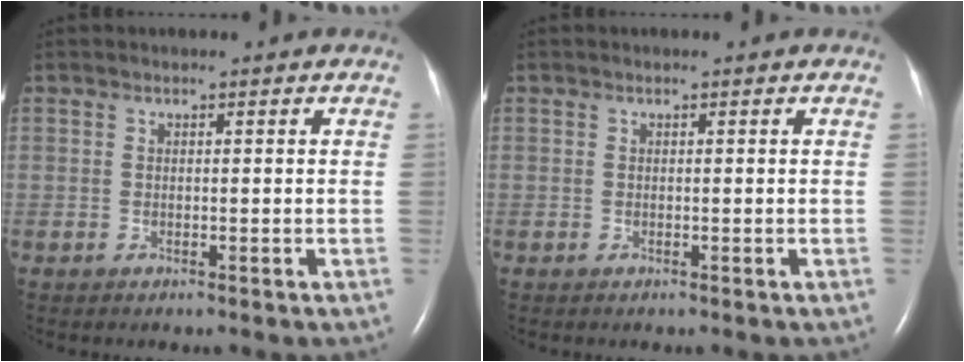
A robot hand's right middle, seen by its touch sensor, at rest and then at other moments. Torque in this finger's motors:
{"motor_torque": [0.00, 0.00, -0.29, -0.12]}